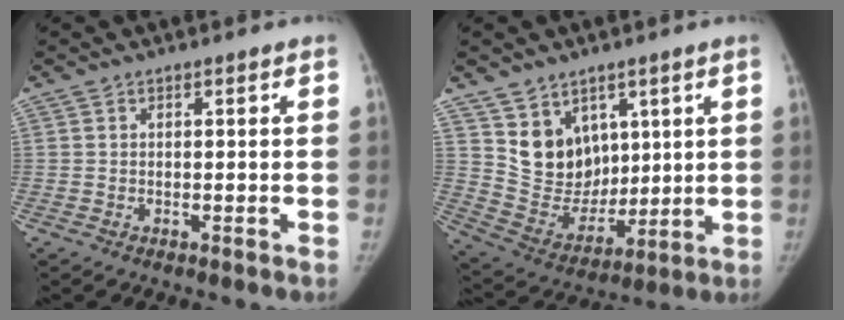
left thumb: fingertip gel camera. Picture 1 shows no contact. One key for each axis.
{"total": 11.8, "fx": 6.1, "fy": 9.1, "fz": 4.5, "tx": -0.035, "ty": -0.048, "tz": 0.132}